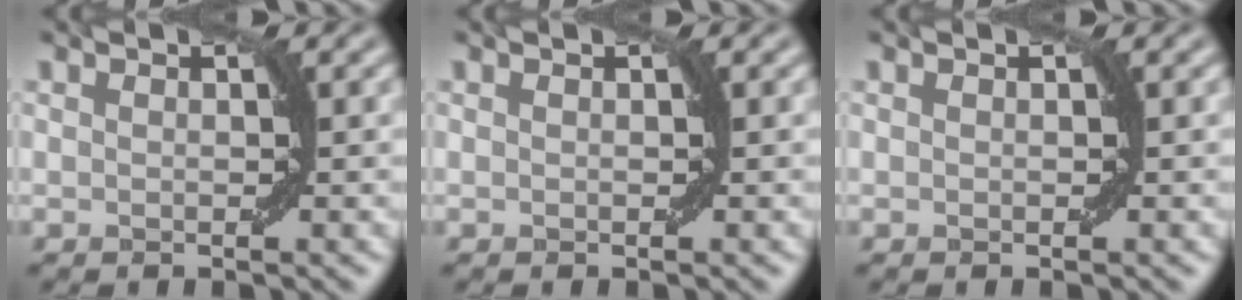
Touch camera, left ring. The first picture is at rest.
{"total": 0.0}
{"total": 0.0}